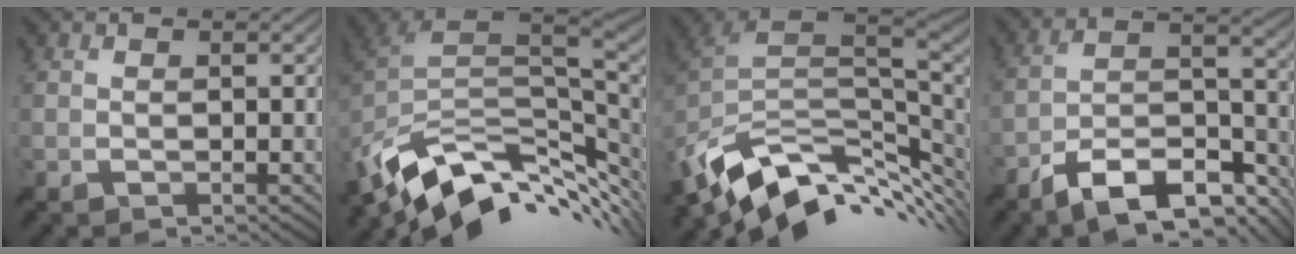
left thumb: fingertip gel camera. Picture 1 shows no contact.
{"total": 13.3, "force": [-3.6, 7.7, 10.2], "torque": [-0.221, -0.025, -0.052]}
{"total": 13.0, "force": [-3.6, 7.7, 9.9], "torque": [-0.215, -0.027, -0.050]}
{"total": 13.6, "force": [-10.2, 4.2, 8.0], "torque": [-0.138, -0.003, -0.190]}